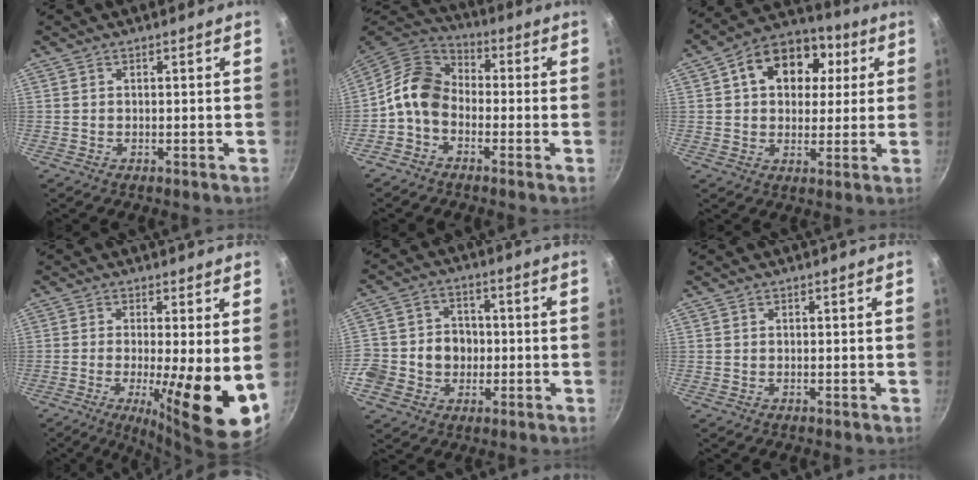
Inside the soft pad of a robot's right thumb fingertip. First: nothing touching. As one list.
[{"total": 10.0, "force": [-2.4, 7.5, 6.2], "torque": [-0.097, 0.043, -0.071]}, {"total": 15.5, "force": [4.4, 11.4, 9.6], "torque": [-0.125, 0.017, 0.054]}, {"total": 12.7, "force": [-1.7, 2.4, 12.3], "torque": [-0.189, -0.018, -0.023]}, {"total": 11.8, "force": [-2.0, 10.4, 5.1], "torque": [-0.075, 0.026, -0.046]}, {"total": 0.0}]